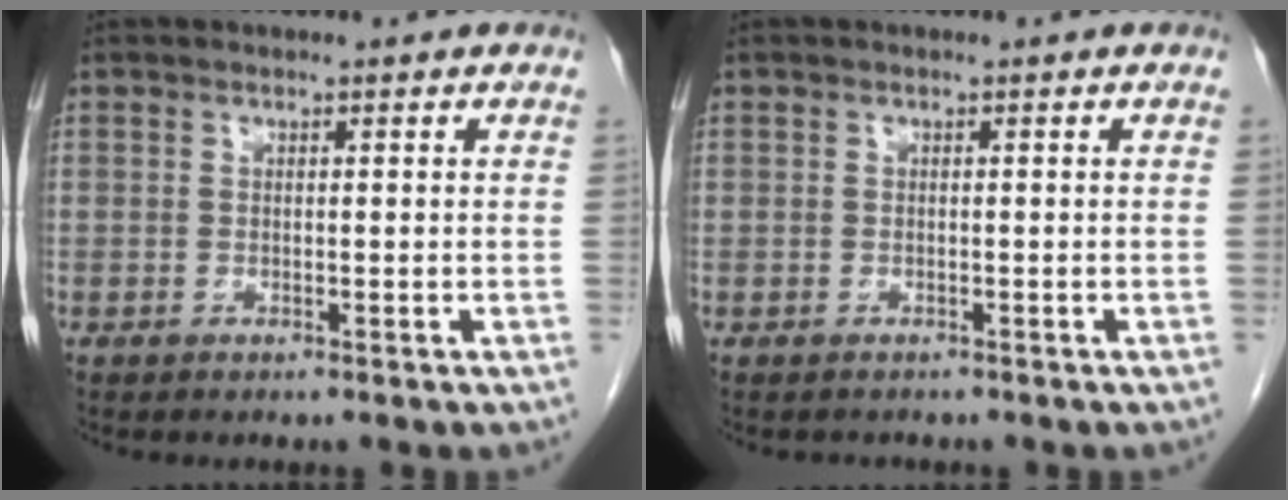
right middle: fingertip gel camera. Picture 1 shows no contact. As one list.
[{"total": 0.9, "force": [-0.7, 0.5, -0.2], "torque": [-0.010, 0.001, -0.013]}]